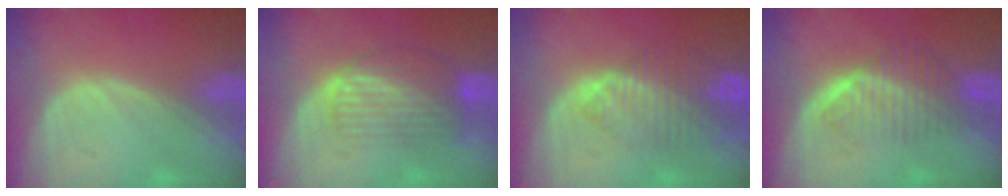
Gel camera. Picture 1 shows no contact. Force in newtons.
{"total": 7.4, "press": 6.8, "slide": 2.9}
{"total": 8.2, "press": 7.2, "slide": 3.9}
{"total": 6.7, "press": 6.1, "slide": 2.8}